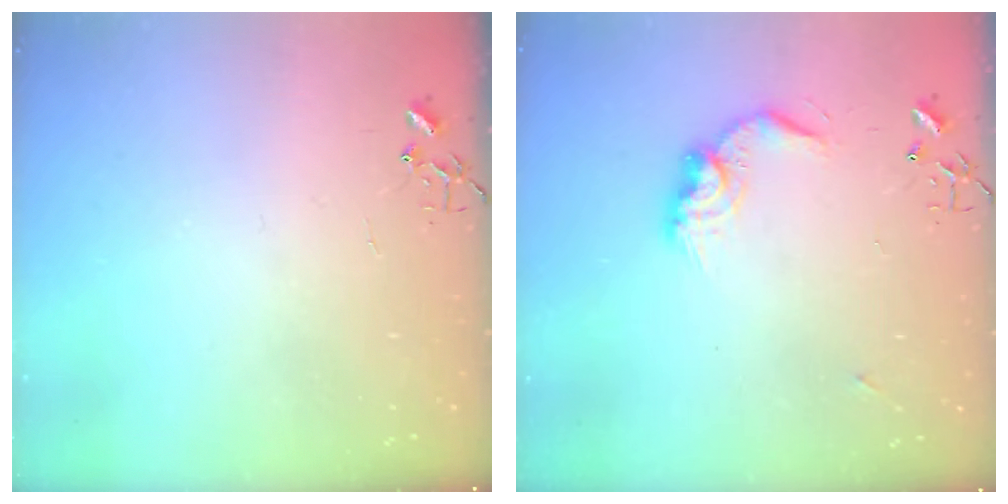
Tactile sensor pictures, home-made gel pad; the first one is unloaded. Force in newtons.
{"total": 12.5, "press": 12.5, "slide": 0.7}